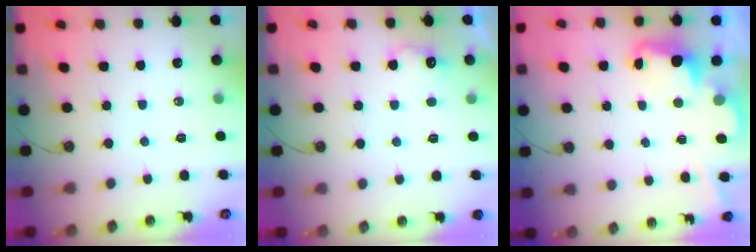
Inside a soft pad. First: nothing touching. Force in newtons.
{"total": 7.3, "press": 7.2, "slide": 1.0}
{"total": 2.3, "press": 2.3, "slide": 0.5}